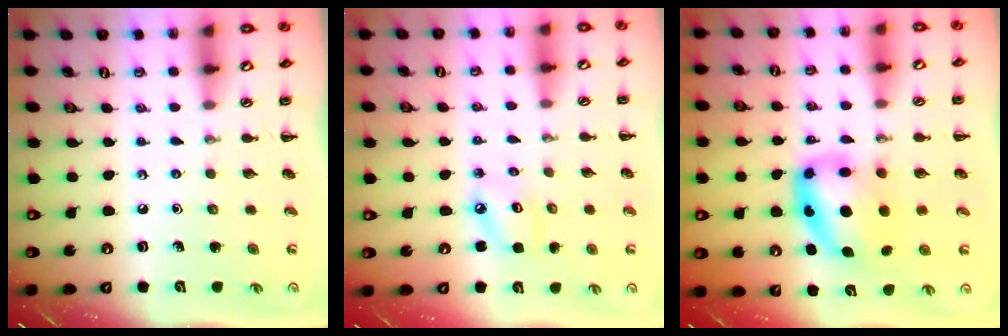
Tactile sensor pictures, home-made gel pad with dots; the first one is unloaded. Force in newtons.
{"total": 5.1, "press": 5.1, "slide": 0.6}
{"total": 10.6, "press": 10.3, "slide": 2.8}